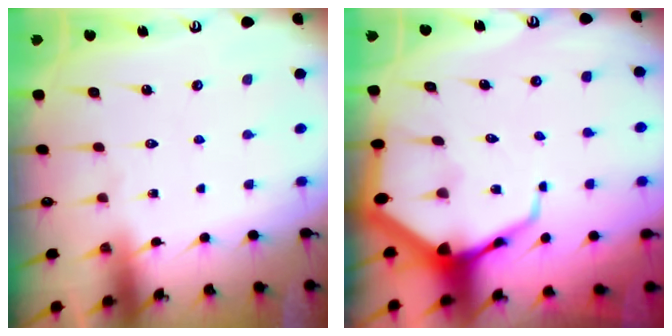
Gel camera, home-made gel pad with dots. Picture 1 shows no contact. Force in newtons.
{"total": 10.3, "press": 10.3, "slide": 1.1}